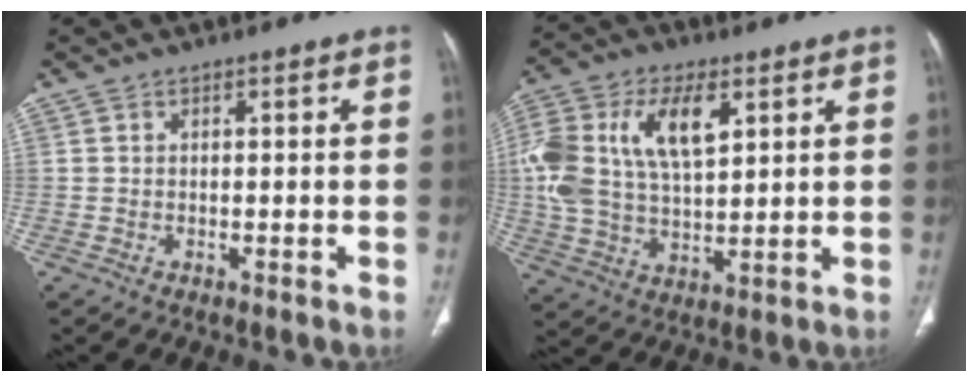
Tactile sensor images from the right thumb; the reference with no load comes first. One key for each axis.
{"total": 18.3, "fx": 5.4, "fy": 9.9, "fz": 14.4, "tx": -0.300, "ty": 0.002, "tz": 0.099}